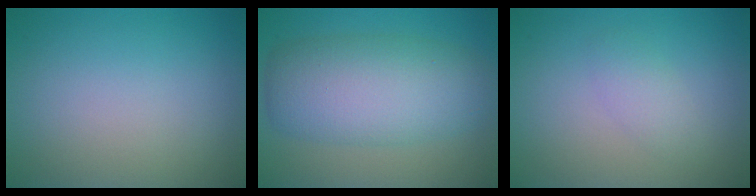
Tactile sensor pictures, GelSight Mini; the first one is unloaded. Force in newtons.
{"total": 7.9, "press": 7.9, "slide": 0.4}
{"total": 1.6, "press": 1.6, "slide": 0.1}